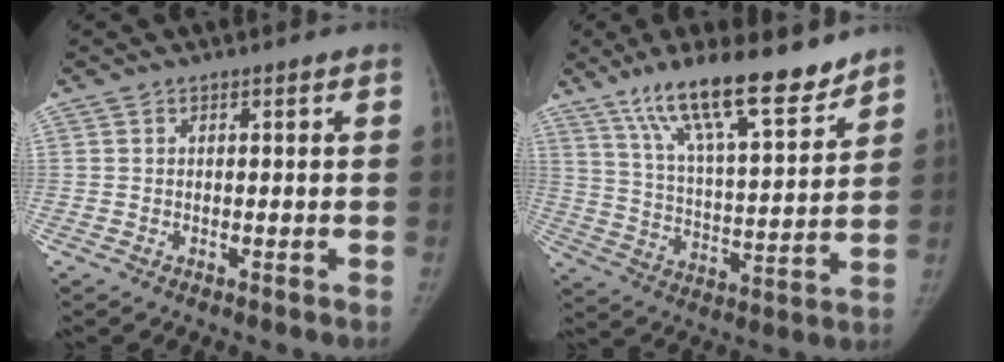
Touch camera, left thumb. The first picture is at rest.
{"total": 18.7, "force": [13.8, 4.4, 11.9], "torque": [-0.175, -0.068, 0.237]}